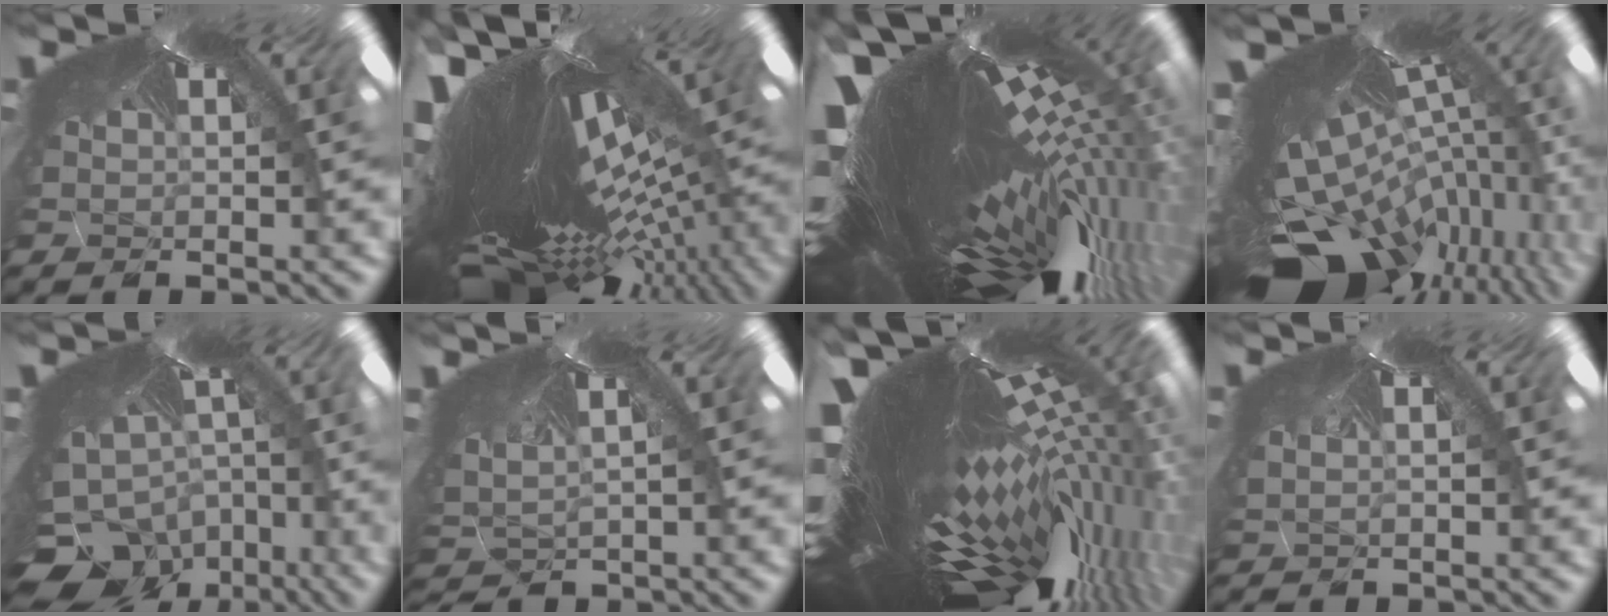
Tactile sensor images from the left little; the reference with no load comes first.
{"total": 8.0, "force": [-7.3, -1.4, 3.1], "torque": [-0.060, -0.114, -0.079]}
{"total": 6.8, "force": [-6.0, -1.0, 2.9], "torque": [-0.074, -0.100, -0.065]}
{"total": 9.0, "force": [-8.9, 0.2, 1.4], "torque": [0.004, -0.101, -0.114]}
{"total": 11.3, "force": [-11.1, 1.9, -0.8], "torque": [0.039, -0.084, -0.165]}
{"total": 2.9, "force": [-2.7, -1.0, -0.5], "torque": [-0.007, -0.032, -0.026]}
{"total": 7.4, "force": [-6.3, -1.1, 3.7], "torque": [-0.089, -0.094, -0.068]}
{"total": 0.7, "force": [-0.3, -0.3, -0.6], "torque": [0.008, -0.008, 0.000]}